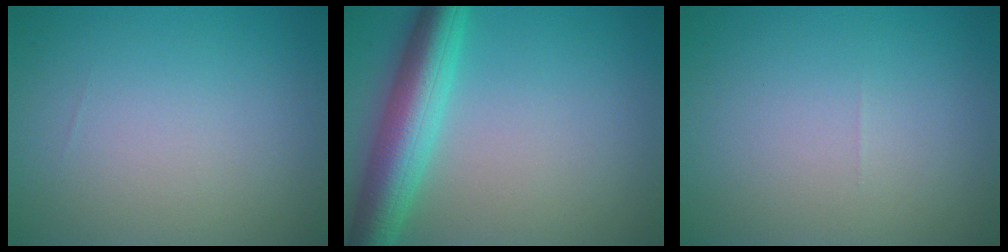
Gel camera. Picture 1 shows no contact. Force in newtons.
{"total": 6.8, "press": 6.8, "slide": 0.2}
{"total": 0.0}